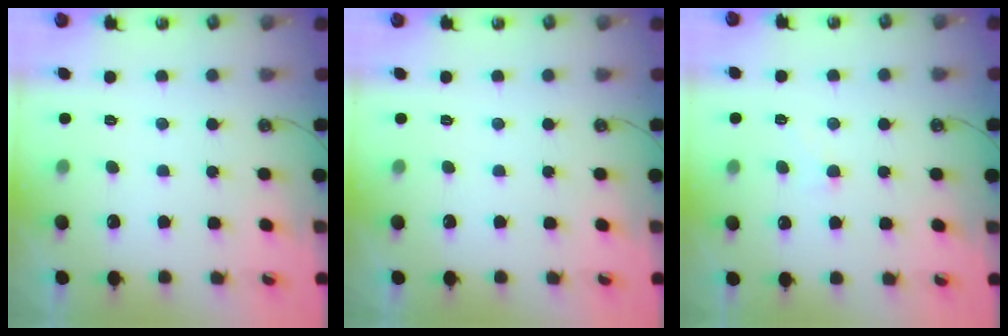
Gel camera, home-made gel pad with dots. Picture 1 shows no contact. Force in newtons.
{"total": 0.0}
{"total": 1.8, "press": 1.7, "slide": 0.5}